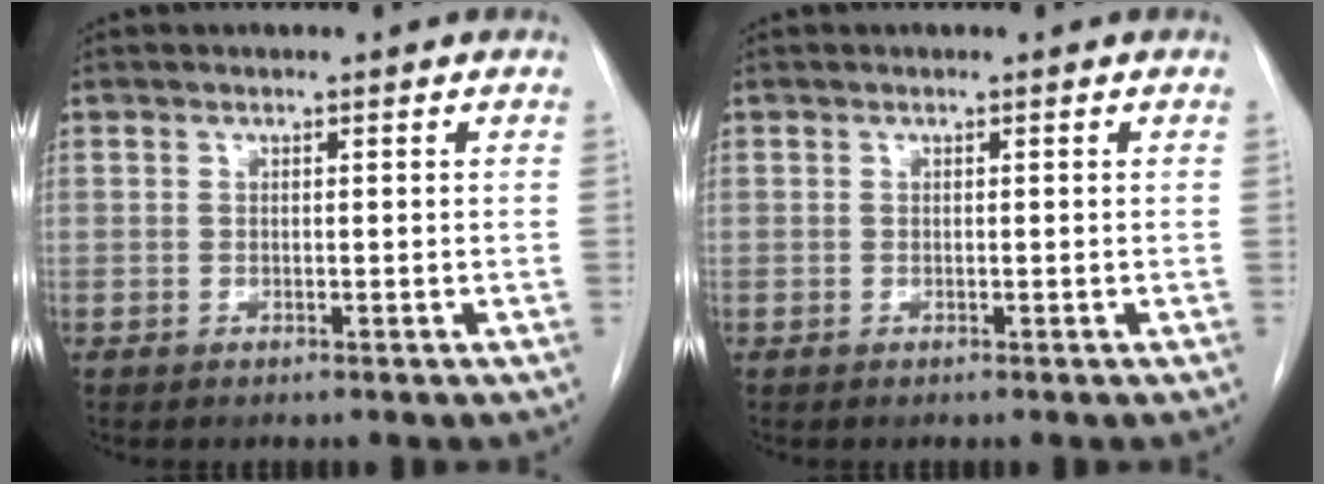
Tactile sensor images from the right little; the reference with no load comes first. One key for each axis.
{"total": 0.0}